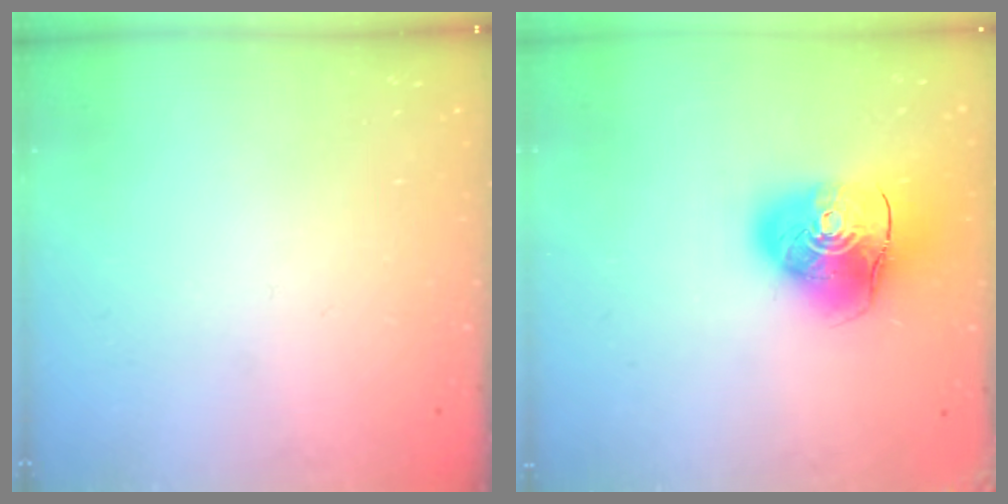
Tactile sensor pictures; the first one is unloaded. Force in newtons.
{"total": 12.7, "press": 12.6, "slide": 2.0}